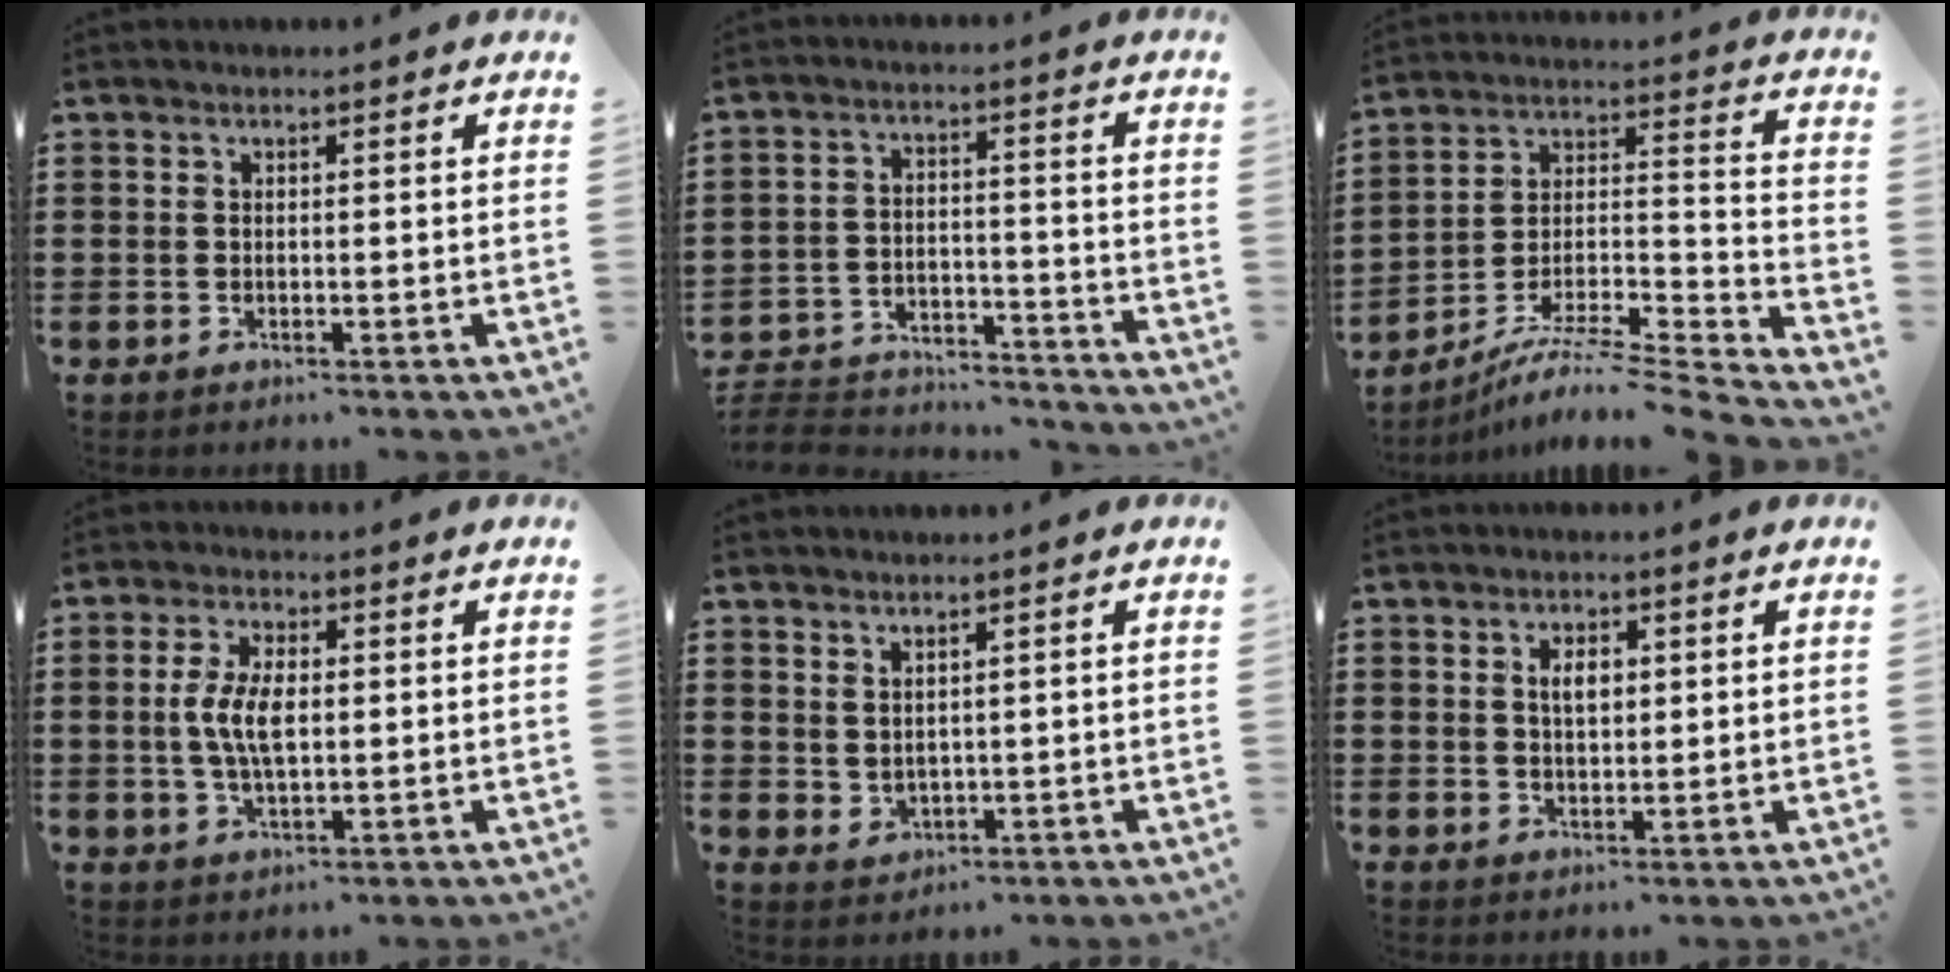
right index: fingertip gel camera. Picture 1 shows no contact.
{"total": 4.8, "force": [-4.7, 0.7, 0.7], "torque": [-0.027, 0.002, -0.099]}
{"total": 6.4, "force": [-5.5, 0.6, 3.3], "torque": [-0.056, -0.008, -0.112]}
{"total": 6.3, "force": [0.2, 2.7, 5.7], "torque": [-0.129, 0.001, -0.004]}
{"total": 2.0, "force": [1.8, 0.9, 0.4], "torque": [-0.012, 0.003, 0.035]}
{"total": 3.0, "force": [0.8, 1.6, 2.4], "torque": [-0.045, 0.003, 0.011]}